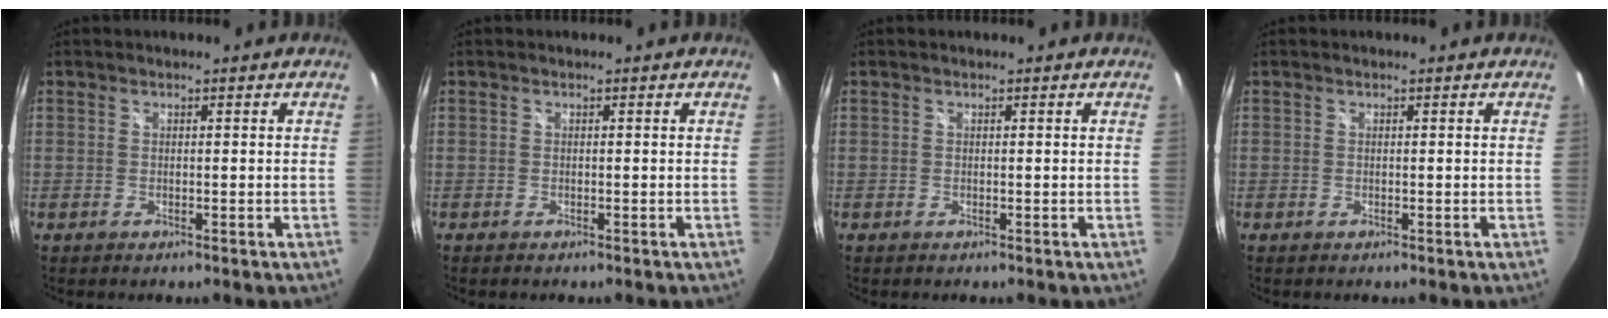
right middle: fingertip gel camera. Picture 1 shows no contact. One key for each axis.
{"total": 0.0}
{"total": 0.0}
{"total": 0.0}